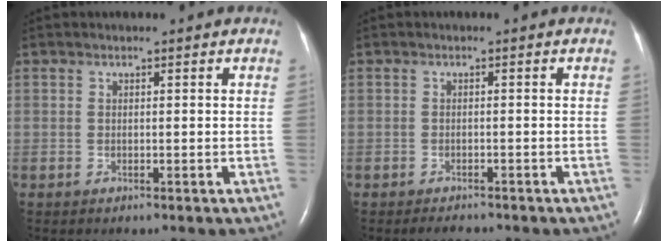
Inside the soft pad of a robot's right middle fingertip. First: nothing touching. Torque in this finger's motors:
{"motor_torque": [0.45, -0.50, 0.01, 0.00]}